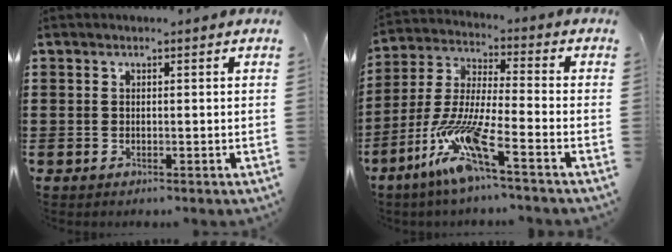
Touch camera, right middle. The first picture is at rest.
{"total": 11.2, "force": [-7.2, 0.9, 8.4], "torque": [-0.196, -0.020, -0.149]}